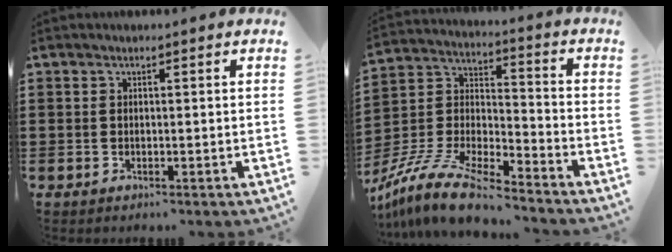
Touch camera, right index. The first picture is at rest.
{"total": 11.6, "force": [-10.4, 1.6, 5.0], "torque": [-0.115, 0.011, -0.211]}